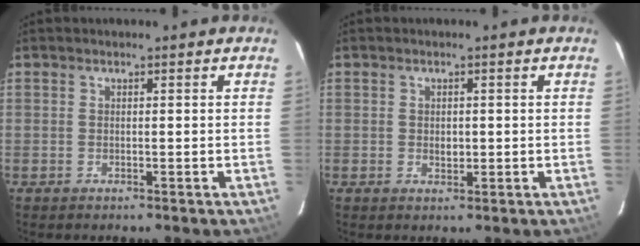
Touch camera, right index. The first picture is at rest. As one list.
[{"total": 1.6, "force": [0.0, 1.2, 1.1], "torque": [-0.017, 0.001, 0.001]}]